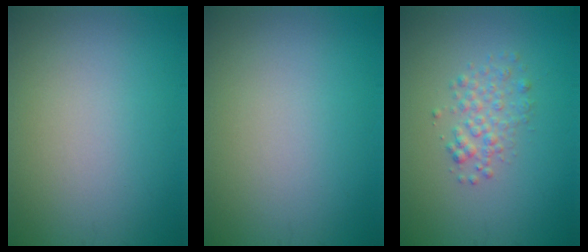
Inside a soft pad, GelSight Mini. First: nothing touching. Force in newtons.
{"total": 0.0}
{"total": 2.1, "press": 2.1, "slide": 0.1}